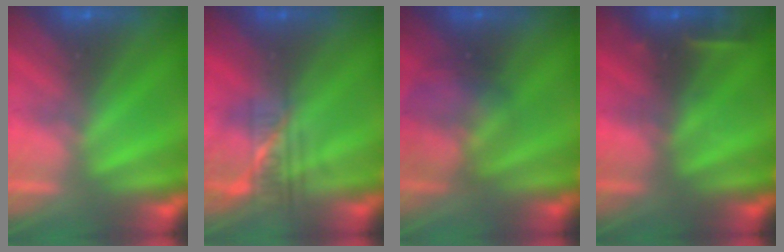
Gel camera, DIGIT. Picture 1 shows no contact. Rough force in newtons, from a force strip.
{"total": 2.3}
{"total": 2.3}
{"total": 2.4}